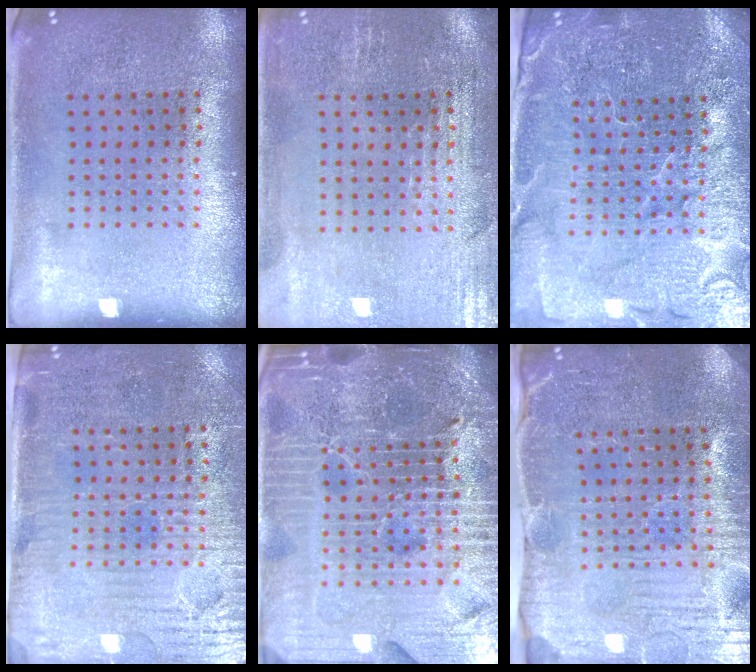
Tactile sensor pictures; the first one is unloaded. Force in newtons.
{"total": 0.8, "press": 0.7, "slide": 0.5}
{"total": 4.6, "press": 4.3, "slide": 1.5}
{"total": 3.9, "press": 3.5, "slide": 1.7}
{"total": 7.2, "press": 6.2, "slide": 3.7}
{"total": 3.9, "press": 3.9, "slide": 0.4}